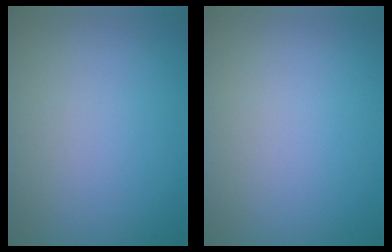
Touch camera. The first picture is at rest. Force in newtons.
{"total": 0.0}